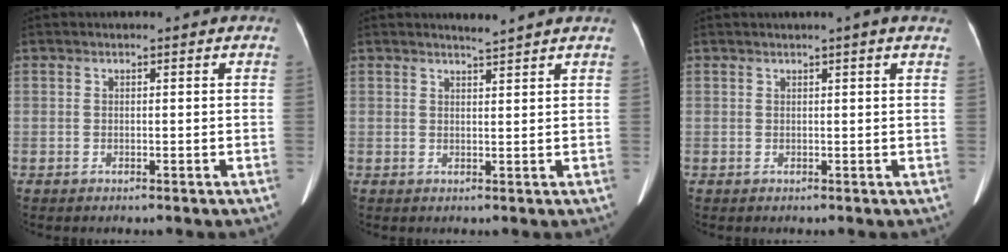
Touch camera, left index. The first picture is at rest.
{"total": 1.9, "force": [1.7, -0.8, 0.3], "torque": [-0.014, -0.007, 0.031]}
{"total": 1.9, "force": [1.3, -0.3, 1.4], "torque": [-0.016, 0.009, 0.019]}